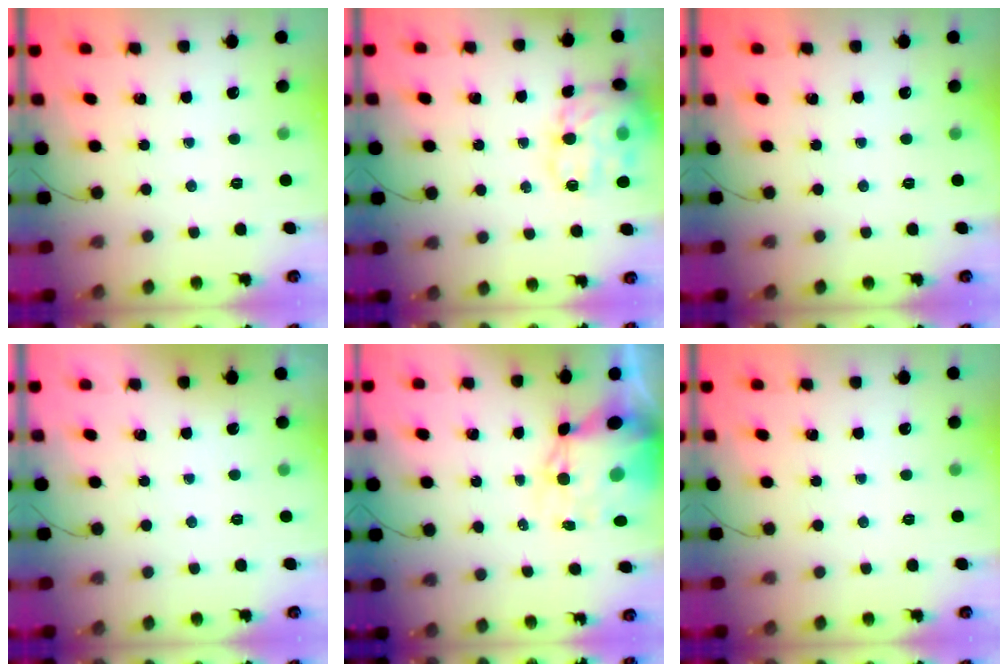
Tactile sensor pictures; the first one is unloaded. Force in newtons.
{"total": 16.6, "press": 16.5, "slide": 2.1}
{"total": 0.0}
{"total": 1.8, "press": 1.8, "slide": 0.3}
{"total": 11.3, "press": 11.0, "slide": 2.9}
{"total": 0.0}